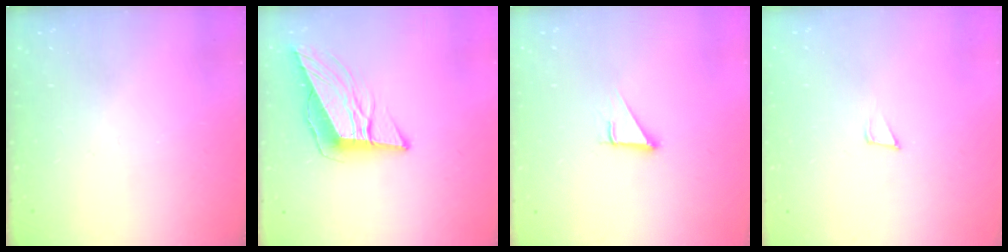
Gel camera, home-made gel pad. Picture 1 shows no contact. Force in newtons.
{"total": 11.4, "press": 10.8, "slide": 3.6}
{"total": 3.0, "press": 3.0, "slide": 0.1}
{"total": 4.3, "press": 4.2, "slide": 1.0}